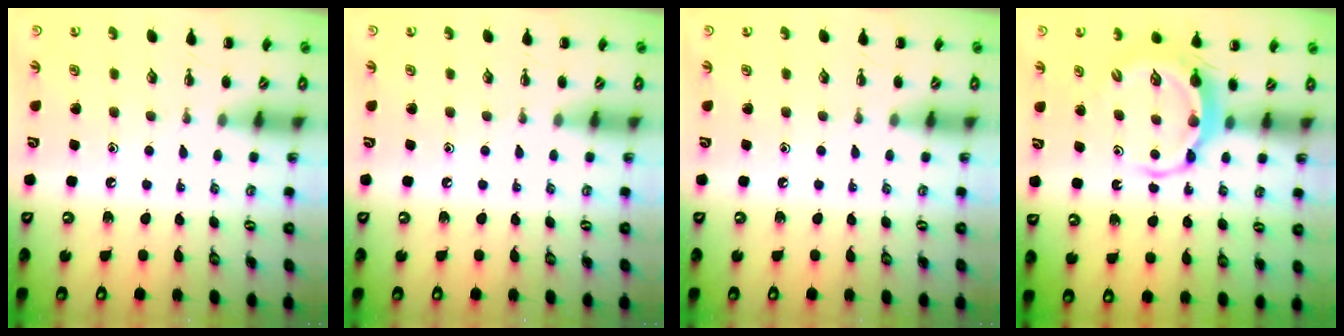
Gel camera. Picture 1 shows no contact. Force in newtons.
{"total": 0.0}
{"total": 0.0}
{"total": 5.4, "press": 5.3, "slide": 0.5}